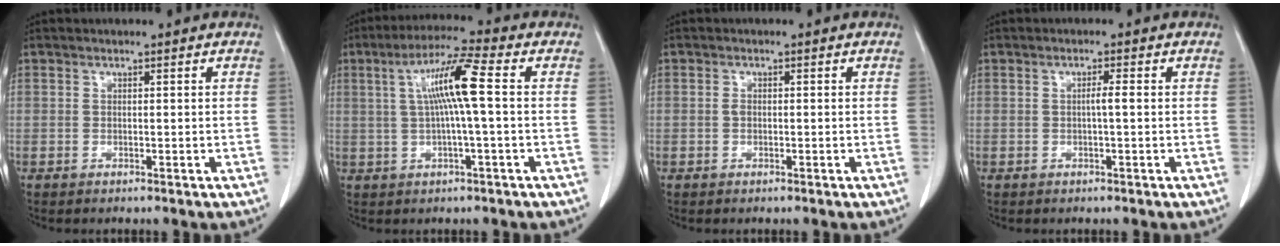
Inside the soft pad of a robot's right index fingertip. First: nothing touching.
{"total": 8.8, "force": [1.2, -0.2, 8.7], "torque": [-0.165, 0.016, 0.021]}
{"total": 0.8, "force": [0.0, 0.5, 0.6], "torque": [-0.010, 0.003, 0.001]}
{"total": 1.5, "force": [-0.1, -0.1, 1.5], "torque": [-0.027, 0.002, 0.000]}